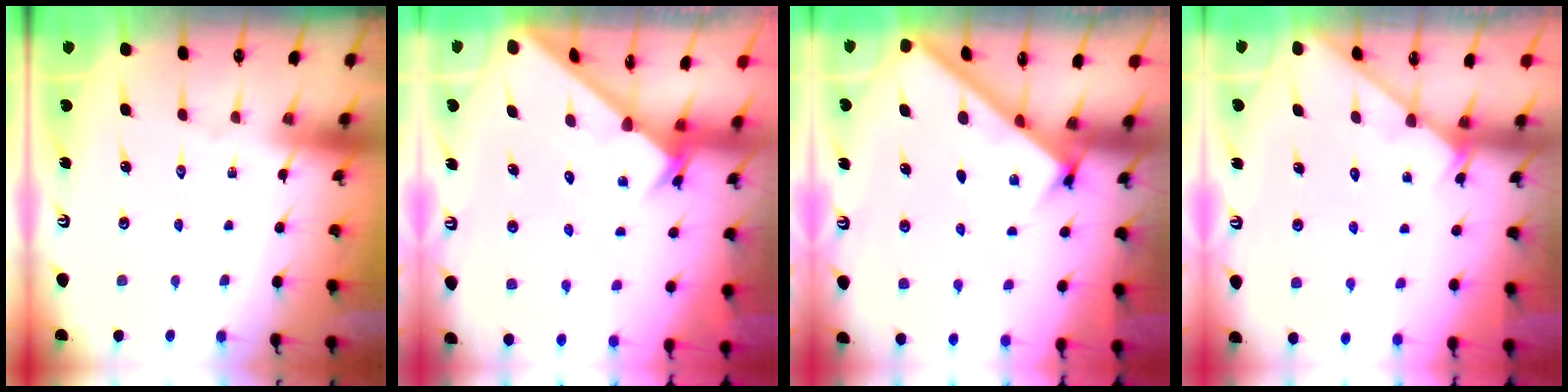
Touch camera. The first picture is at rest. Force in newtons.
{"total": 2.6, "press": 2.6, "slide": 0.2}
{"total": 2.5, "press": 2.5, "slide": 0.3}
{"total": 2.6, "press": 2.5, "slide": 0.3}